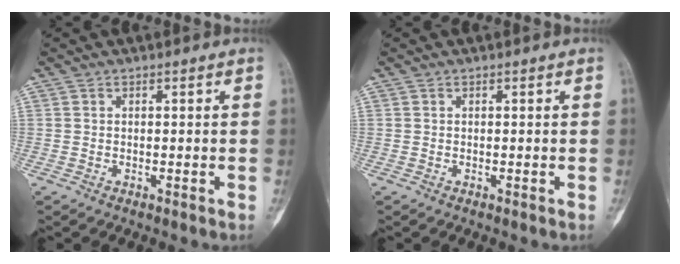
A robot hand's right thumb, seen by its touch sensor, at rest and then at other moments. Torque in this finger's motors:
{"motor_torque": [0.00, 0.00, 0.00, 0.00, 0.00]}